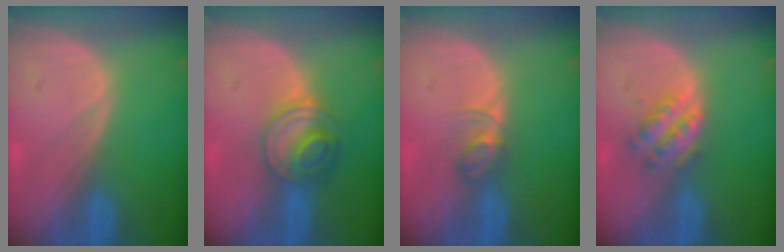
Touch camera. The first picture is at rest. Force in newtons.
{"total": 5.7, "press": 5.7, "slide": 0.4}
{"total": 2.8, "press": 2.8, "slide": 0.4}
{"total": 4.5, "press": 4.4, "slide": 0.8}